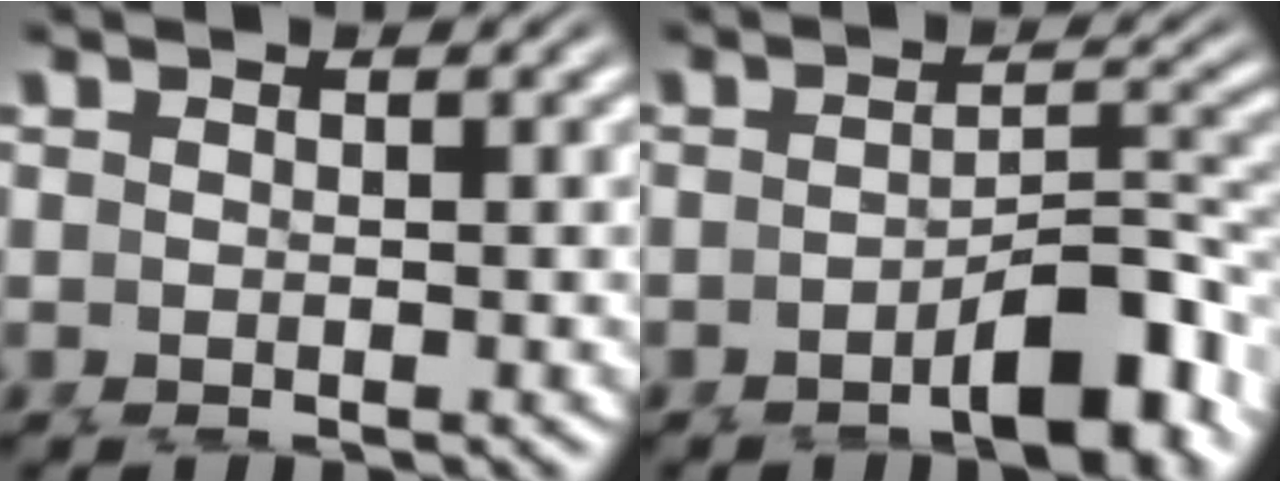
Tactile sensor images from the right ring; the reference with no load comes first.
{"total": 4.9, "force": [-3.0, 1.1, 3.7], "torque": [-0.036, 0.001, -0.050]}